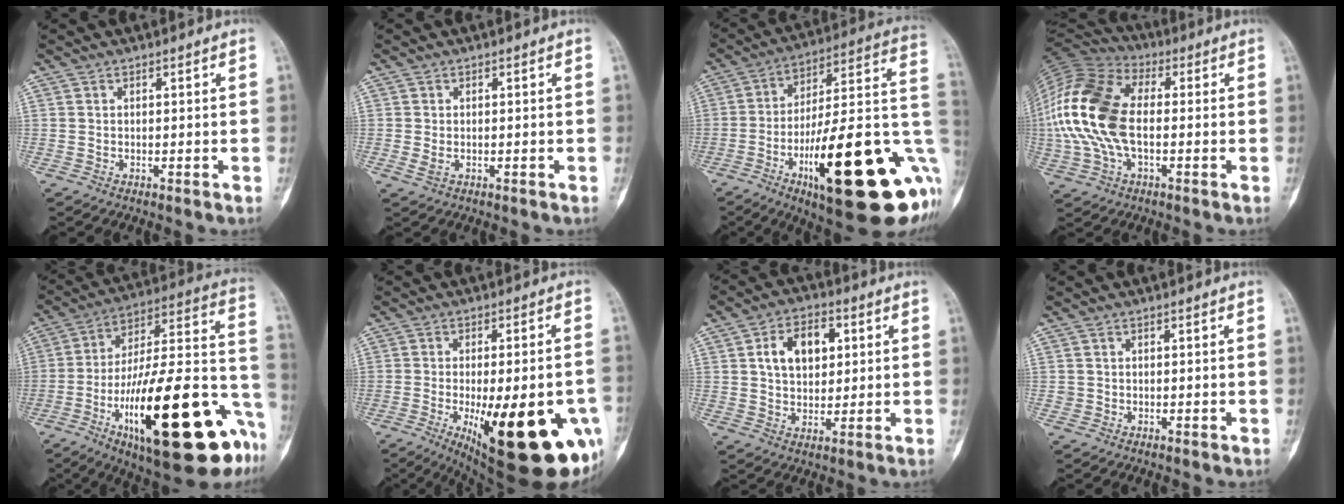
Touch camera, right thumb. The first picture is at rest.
{"total": 1.5, "force": [-0.3, 0.9, 1.1], "torque": [-0.029, -0.003, -0.004]}
{"total": 33.0, "force": [-10.1, 9.3, 30.0], "torque": [-0.368, 0.027, -0.144]}
{"total": 18.5, "force": [-0.8, 10.8, 15.0], "torque": [-0.329, 0.025, -0.020]}
{"total": 35.1, "force": [-13.7, 10.7, 30.5], "torque": [-0.413, 0.049, -0.203]}
{"total": 25.8, "force": [-8.6, 8.5, 22.8], "torque": [-0.262, -0.010, -0.098]}
{"total": 9.9, "force": [2.6, 6.4, 7.1], "torque": [-0.097, 0.004, 0.040]}
{"total": 0.8, "force": [-0.1, 0.8, 0.1], "torque": [0.002, 0.004, -0.002]}